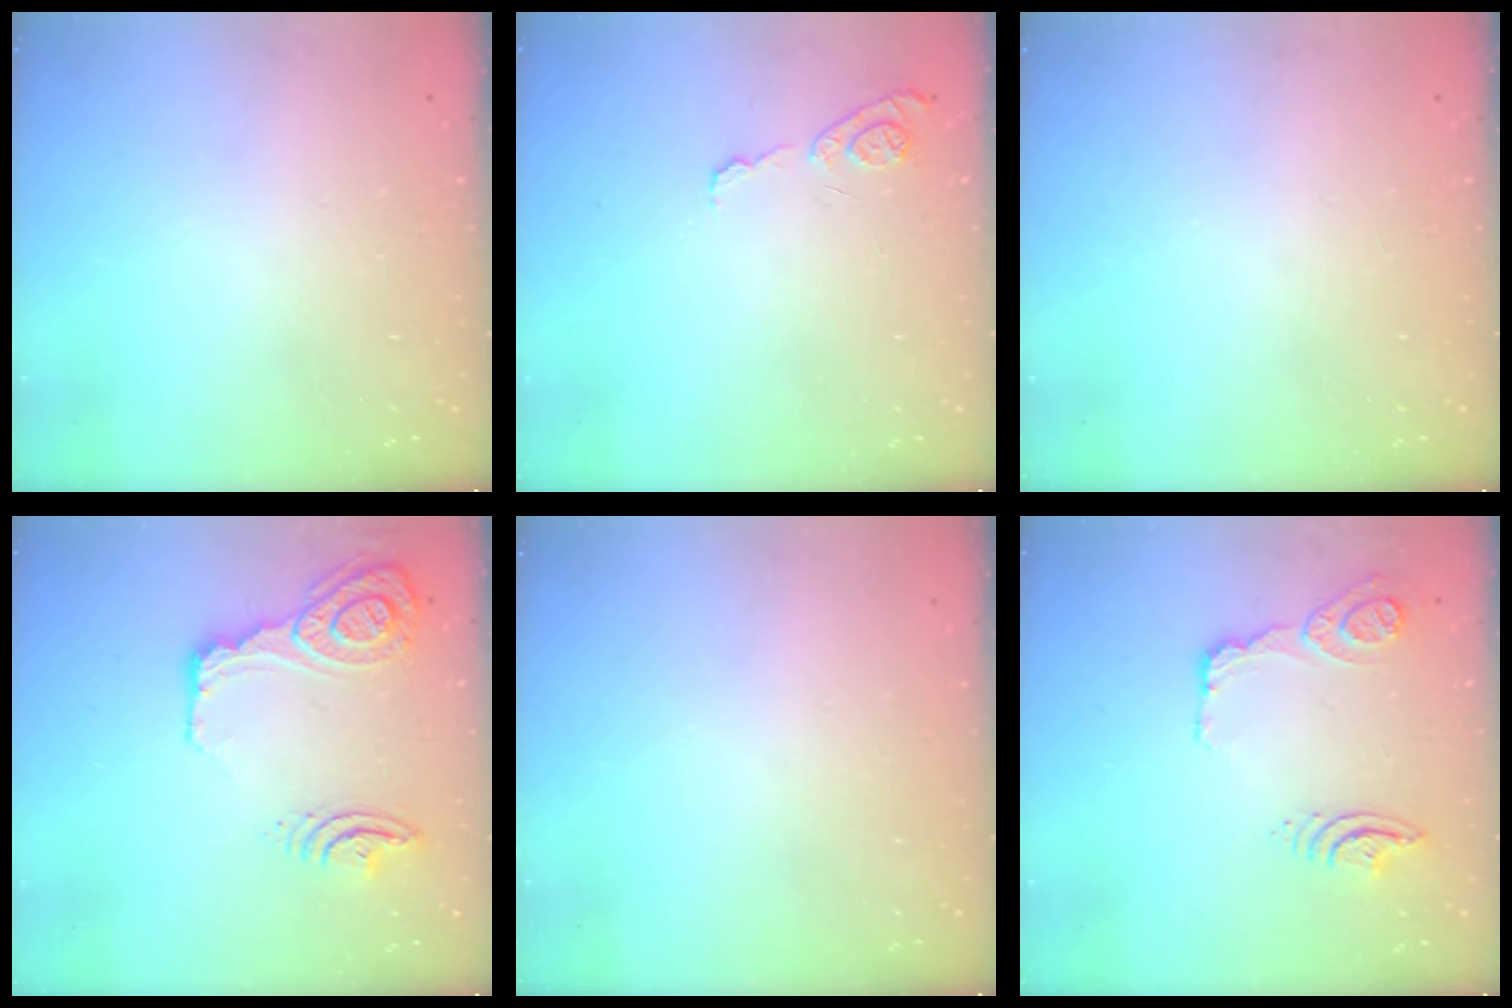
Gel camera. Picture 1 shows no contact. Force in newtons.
{"total": 7.6, "press": 7.5, "slide": 0.8}
{"total": 0.0}
{"total": 17.7, "press": 17.1, "slide": 4.4}
{"total": 0.0}
{"total": 21.3, "press": 16.2, "slide": 13.8}